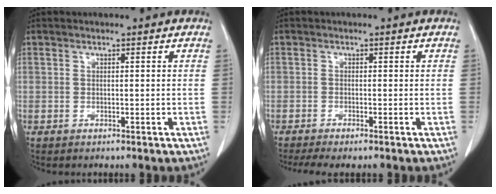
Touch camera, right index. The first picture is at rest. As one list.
[{"total": 4.6, "force": [-3.6, 0.8, 2.7], "torque": [-0.041, -0.007, -0.056]}]